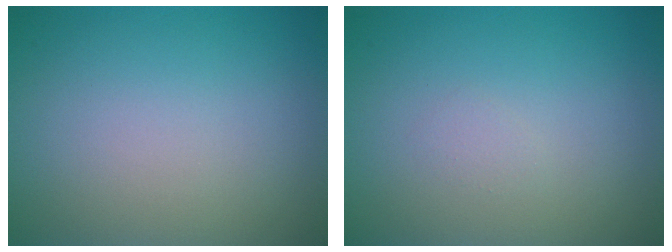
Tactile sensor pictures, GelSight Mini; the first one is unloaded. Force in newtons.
{"total": 0.6, "press": 0.6, "slide": 0.0}